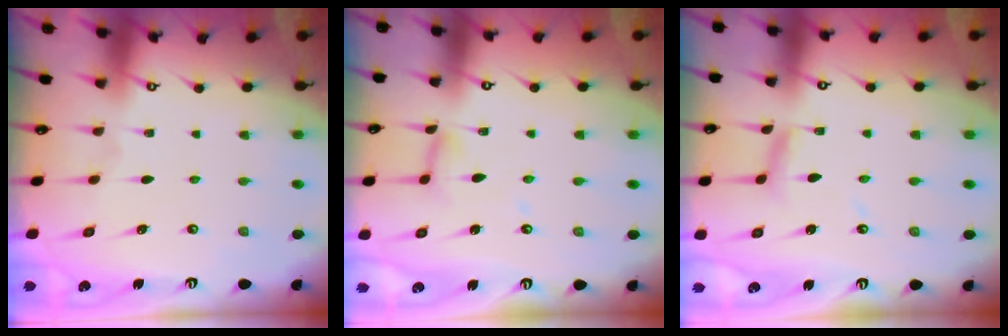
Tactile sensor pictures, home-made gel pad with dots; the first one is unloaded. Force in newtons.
{"total": 6.0, "press": 6.0, "slide": 0.4}
{"total": 5.1, "press": 5.1, "slide": 0.5}